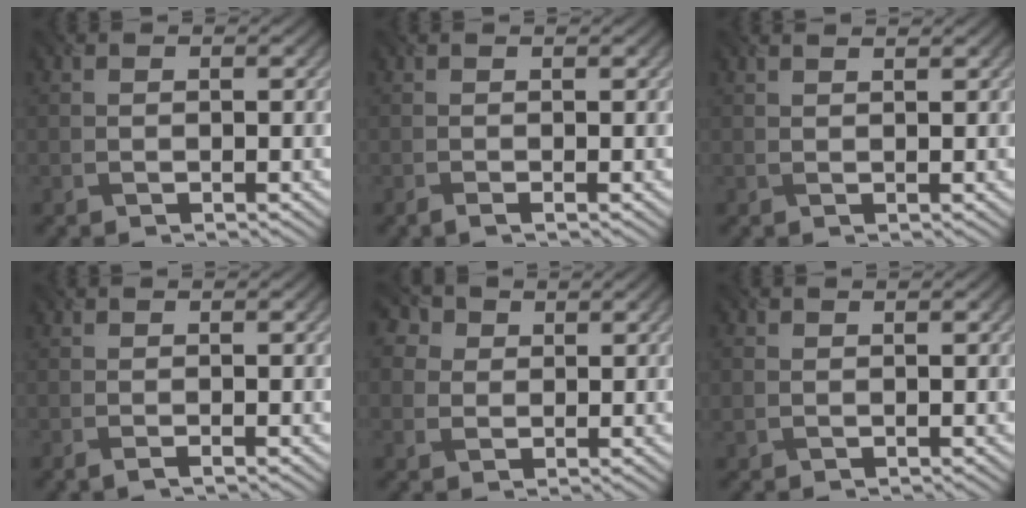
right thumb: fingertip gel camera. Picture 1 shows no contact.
{"total": 0.8, "force": [-0.2, 0.0, 0.7], "torque": [-0.017, -0.002, -0.004]}
{"total": 1.0, "force": [0.9, 0.0, 0.4], "torque": [-0.012, -0.002, 0.014]}
{"total": 0.7, "force": [-0.1, 0.0, 0.7], "torque": [-0.018, 0.000, -0.002]}
{"total": 5.5, "force": [2.7, 4.1, 2.5], "torque": [-0.104, 0.010, 0.051]}
{"total": 1.4, "force": [0.7, 0.9, 0.8], "torque": [-0.026, 0.000, 0.018]}